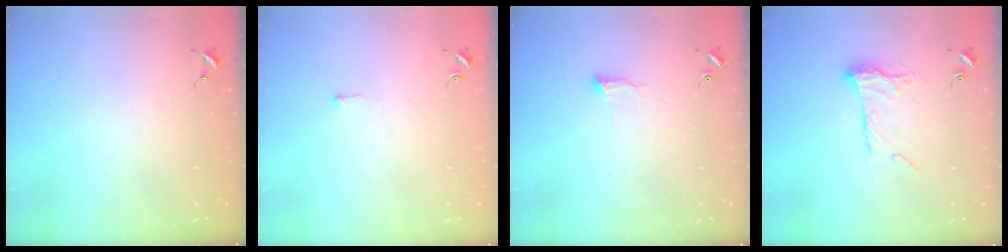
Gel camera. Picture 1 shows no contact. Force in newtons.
{"total": 2.7, "press": 2.7, "slide": 0.5}
{"total": 5.6, "press": 5.6, "slide": 0.2}
{"total": 12.3, "press": 12.3, "slide": 0.8}